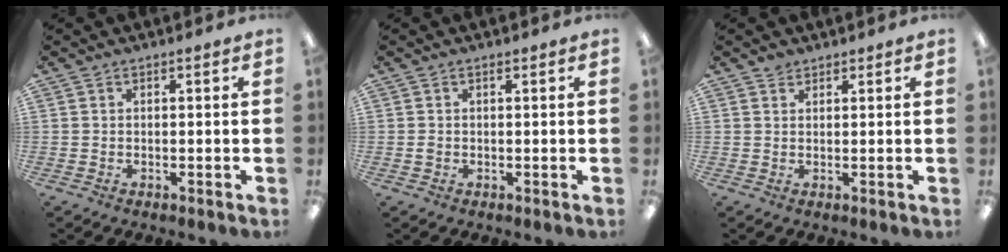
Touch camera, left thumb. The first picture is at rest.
{"total": 1.0, "force": [0.0, 0.6, 0.7], "torque": [-0.015, 0.004, -0.002]}
{"total": 1.4, "force": [1.2, 0.7, 0.2], "torque": [-0.006, -0.001, 0.023]}